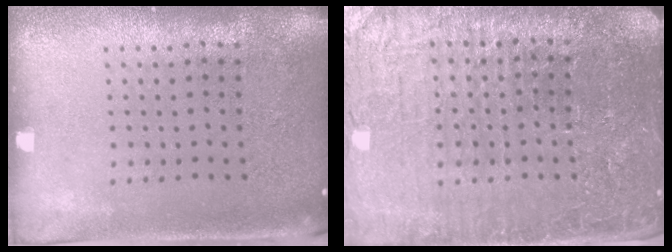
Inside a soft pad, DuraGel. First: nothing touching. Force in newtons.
{"total": 4.8, "press": 4.5, "slide": 1.8}